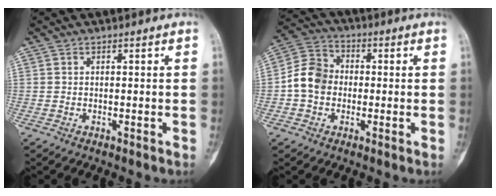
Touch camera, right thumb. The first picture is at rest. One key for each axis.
{"total": 8.2, "fx": -0.9, "fy": 6.8, "fz": 4.4, "tx": -0.066, "ty": 0.025, "tz": -0.030}